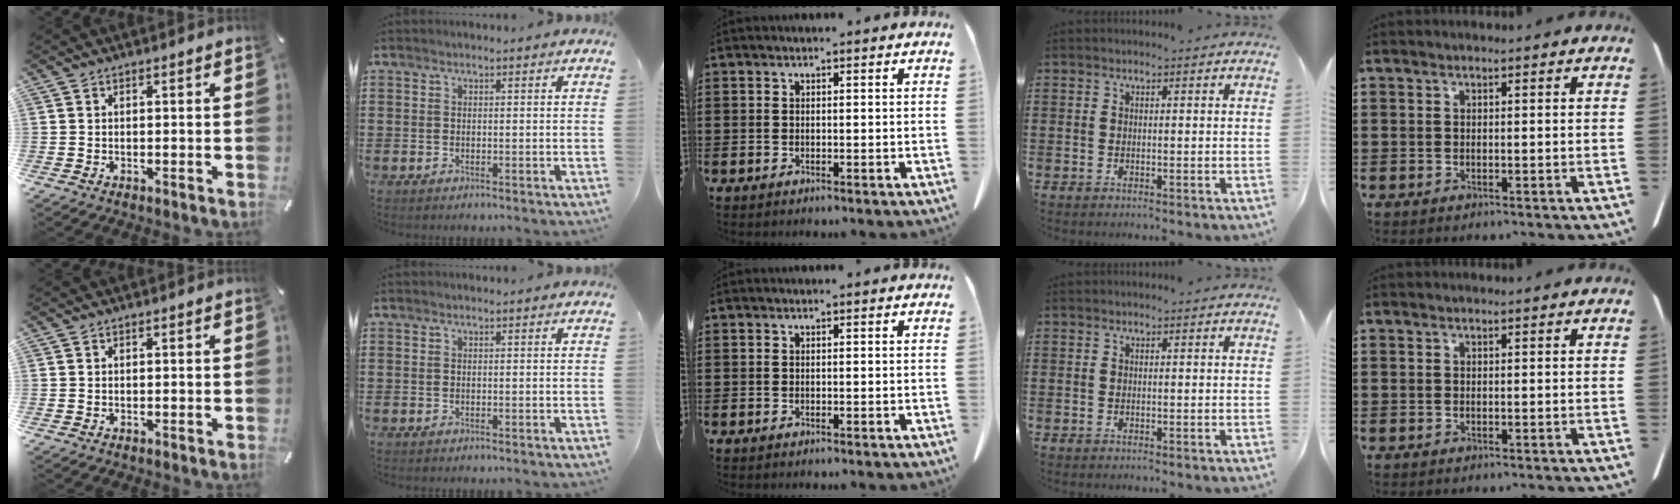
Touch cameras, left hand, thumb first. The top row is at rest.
{}